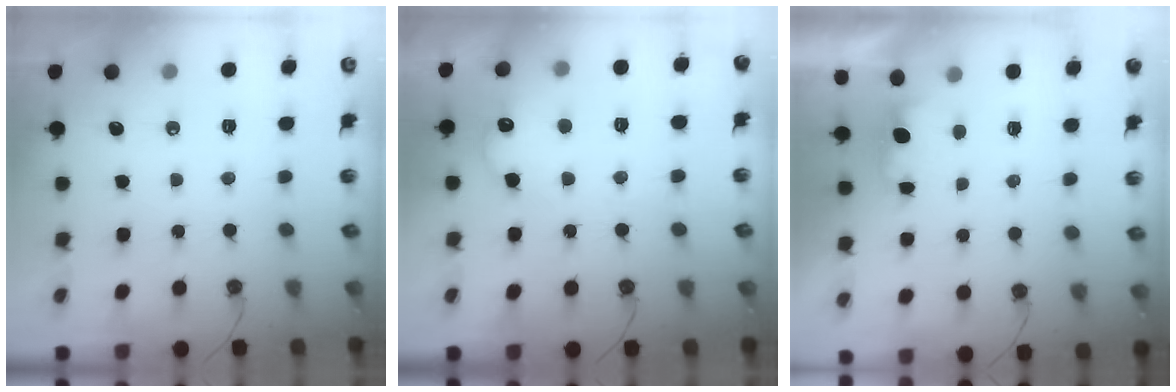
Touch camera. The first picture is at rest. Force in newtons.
{"total": 12.7, "press": 12.7, "slide": 0.5}
{"total": 1.0, "press": 0.7, "slide": 0.7}